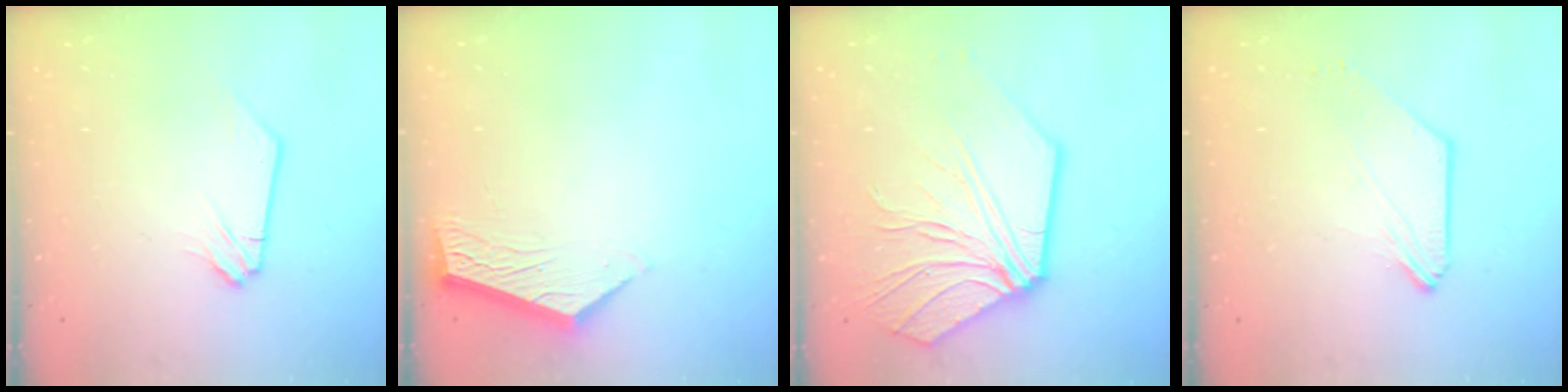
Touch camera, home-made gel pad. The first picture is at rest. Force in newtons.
{"total": 6.8, "press": 6.7, "slide": 0.5}
{"total": 12.9, "press": 12.8, "slide": 1.5}
{"total": 1.1, "press": 1.0, "slide": 0.4}